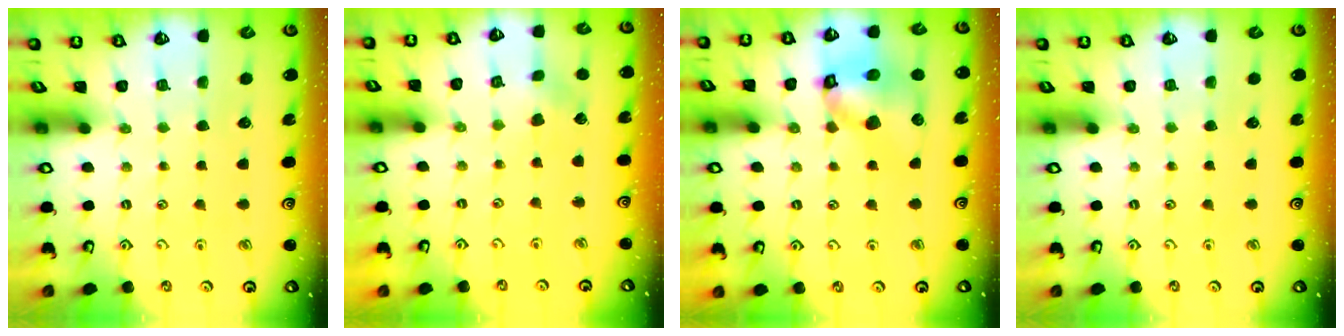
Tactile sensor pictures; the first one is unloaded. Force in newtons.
{"total": 2.8, "press": 2.8, "slide": 0.2}
{"total": 12.6, "press": 12.5, "slide": 1.6}
{"total": 0.0}